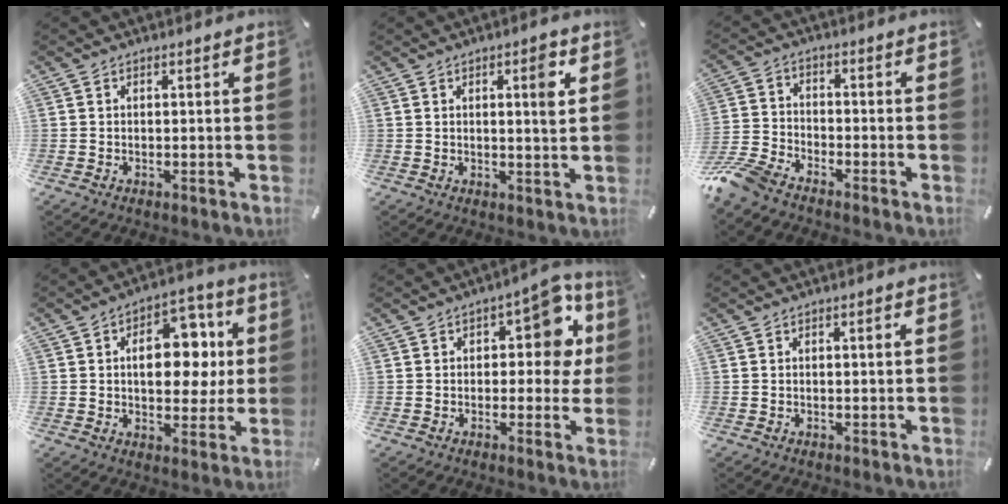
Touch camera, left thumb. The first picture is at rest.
{"total": 5.3, "force": [1.8, 1.2, 4.8], "torque": [-0.057, -0.012, 0.019]}
{"total": 8.5, "force": [-7.2, 2.9, 3.3], "torque": [-0.092, 0.020, -0.147]}
{"total": 14.2, "force": [2.2, 9.6, 10.2], "torque": [-0.123, -0.005, 0.035]}
{"total": 10.6, "force": [3.6, 5.9, 8.1], "torque": [-0.087, -0.013, 0.053]}
{"total": 1.0, "force": [0.2, 0.3, 0.9], "torque": [-0.018, 0.003, 0.003]}